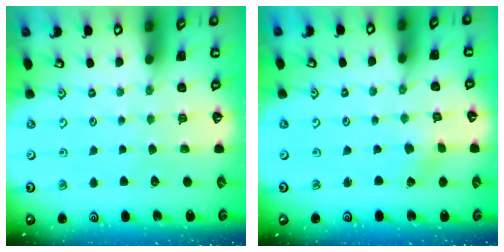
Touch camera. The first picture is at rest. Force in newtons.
{"total": 0.5, "press": 0.5, "slide": 0.1}